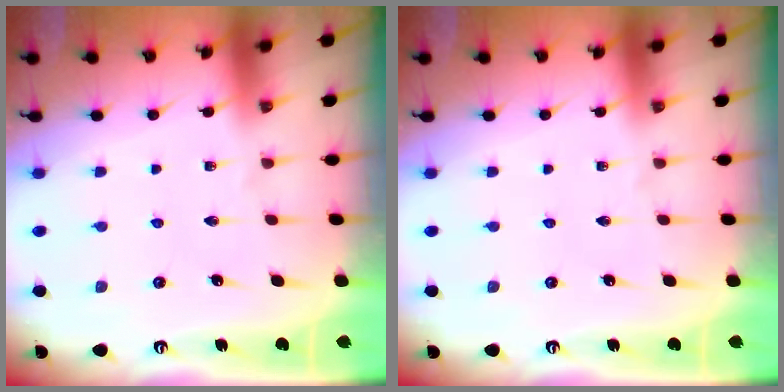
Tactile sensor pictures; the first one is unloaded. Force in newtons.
{"total": 0.0}